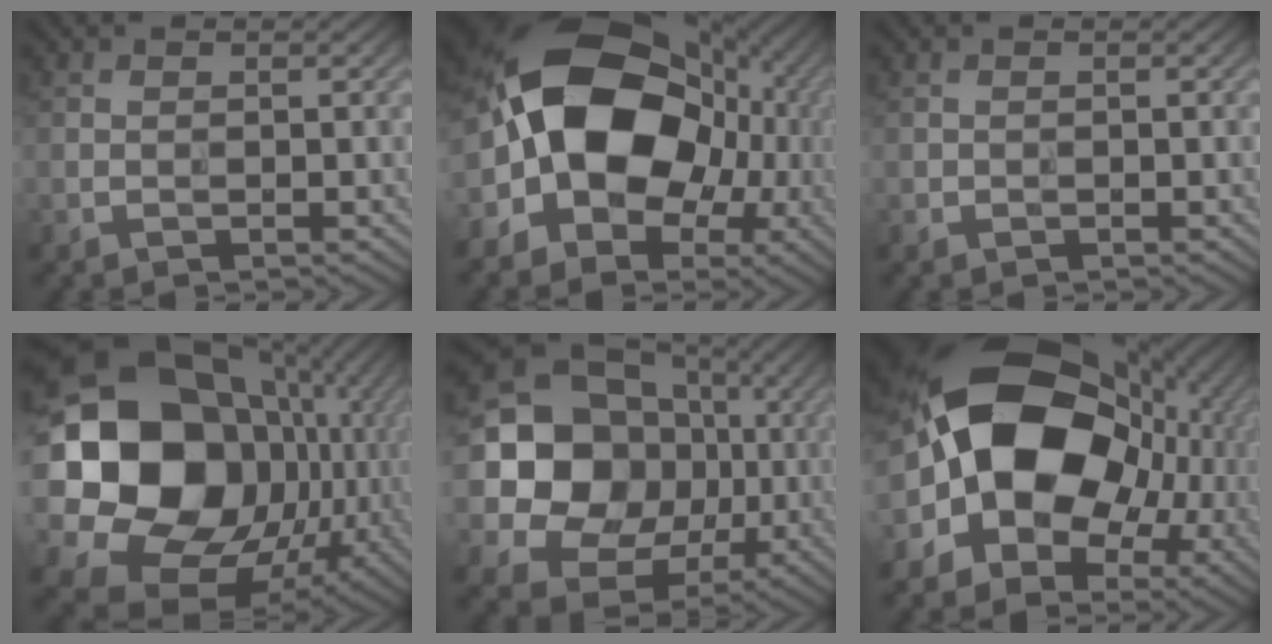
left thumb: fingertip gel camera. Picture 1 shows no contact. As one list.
[{"total": 17.8, "force": [-0.2, 13.2, 11.9], "torque": [-0.207, -0.007, -0.002]}, {"total": 0.0}, {"total": 22.2, "force": [1.6, 17.9, 13.0], "torque": [-0.333, -0.038, 0.055]}, {"total": 18.7, "force": [1.1, 16.4, 8.9], "torque": [-0.217, -0.003, 0.013]}, {"total": 19.7, "force": [0.4, 14.7, 13.0], "torque": [-0.235, -0.009, 0.013]}]